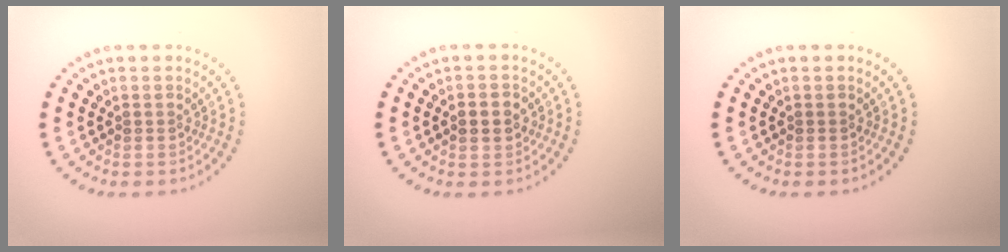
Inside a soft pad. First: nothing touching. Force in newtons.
{"total": 1.7, "press": 1.7, "slide": 0.1}
{"total": 0.0}